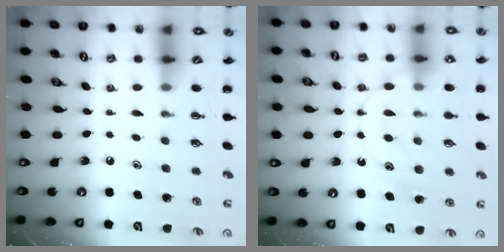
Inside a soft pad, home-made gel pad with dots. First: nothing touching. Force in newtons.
{"total": 14.6, "press": 14.6, "slide": 0.6}